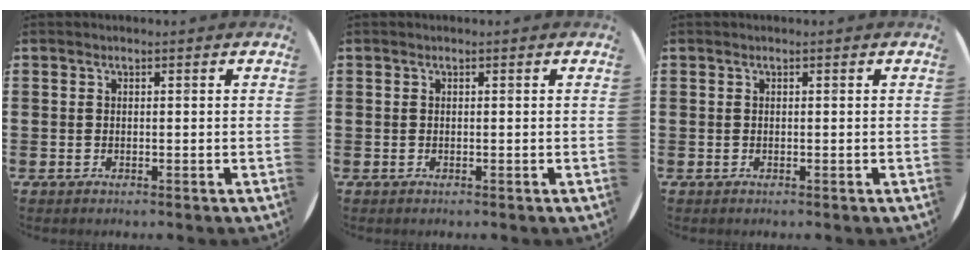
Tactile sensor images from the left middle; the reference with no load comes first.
{"total": 0.0}
{"total": 0.0}